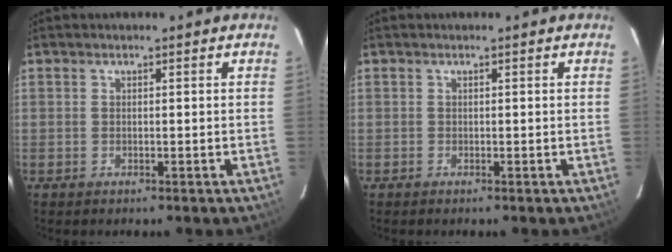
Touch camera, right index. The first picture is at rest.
{"total": 0.0}